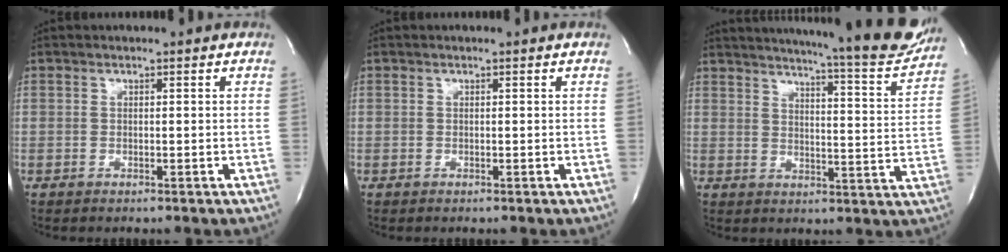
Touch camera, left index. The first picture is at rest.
{"total": 0.0}
{"total": 21.7, "force": [19.7, 0.8, 9.0], "torque": [-0.135, -0.074, 0.235]}